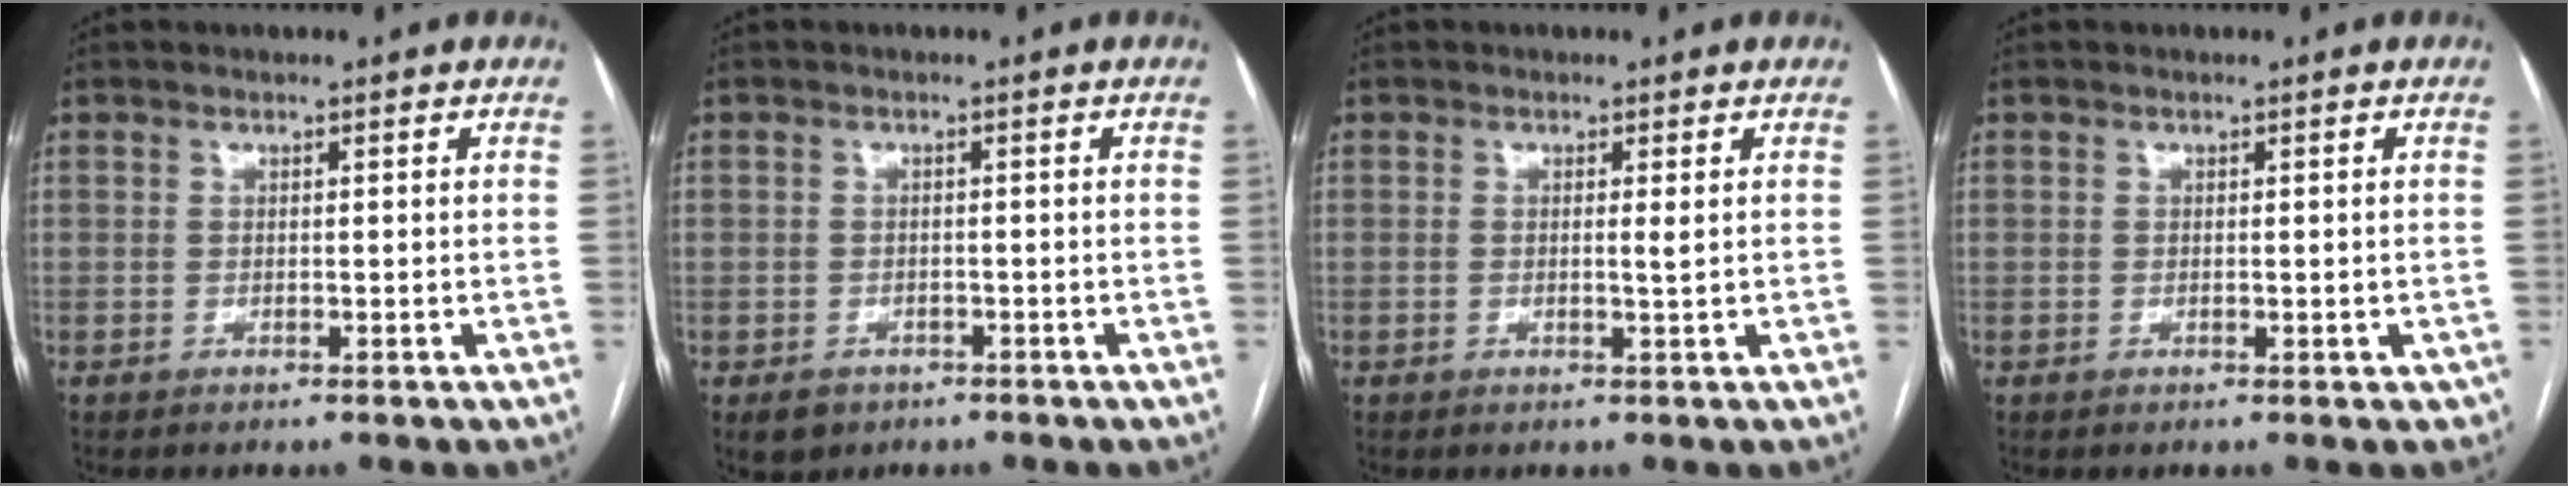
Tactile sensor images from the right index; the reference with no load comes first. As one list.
[{"total": 3.2, "force": [-1.9, 2.5, 0.7], "torque": [-0.012, 0.003, -0.022]}, {"total": 1.1, "force": [0.1, -0.2, 1.1], "torque": [-0.019, -0.001, 0.000]}, {"total": 1.6, "force": [-0.4, 1.1, 1.1], "torque": [-0.007, 0.006, 0.000]}]